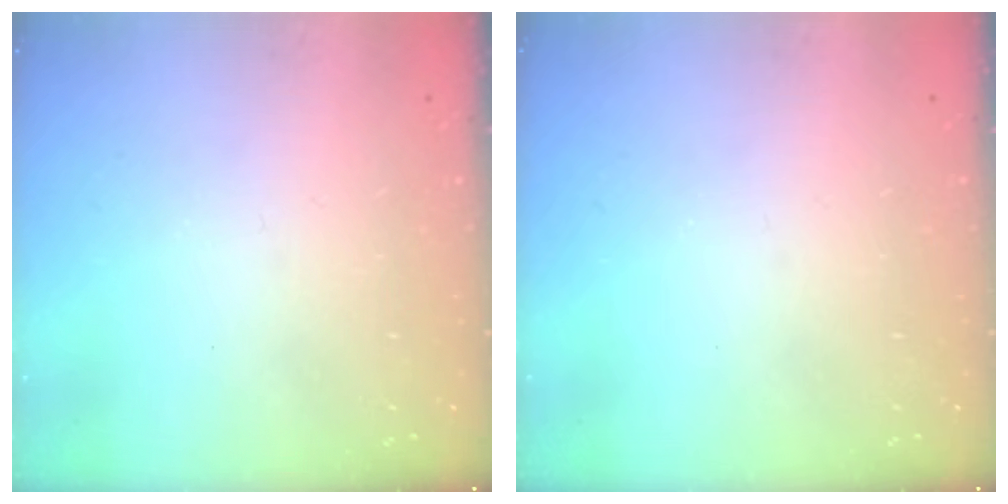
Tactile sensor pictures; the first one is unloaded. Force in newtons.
{"total": 0.0}